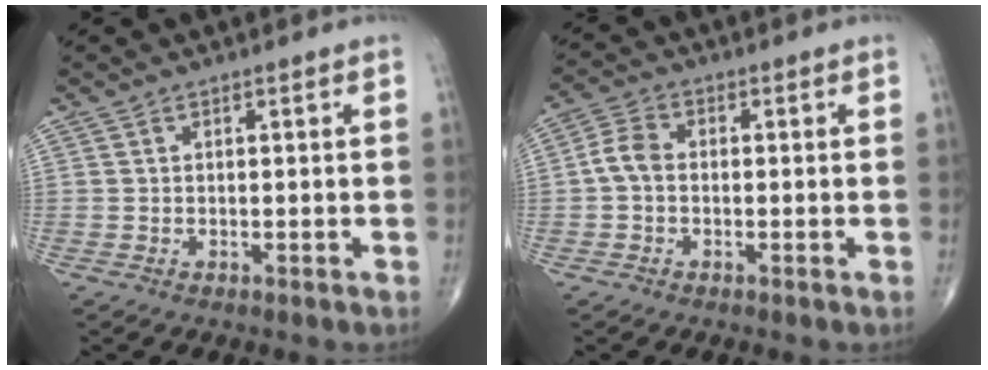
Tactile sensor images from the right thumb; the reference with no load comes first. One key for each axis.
{"total": 4.3, "fx": -0.5, "fy": 3.0, "fz": 3.1, "tx": -0.057, "ty": 0.013, "tz": -0.019}